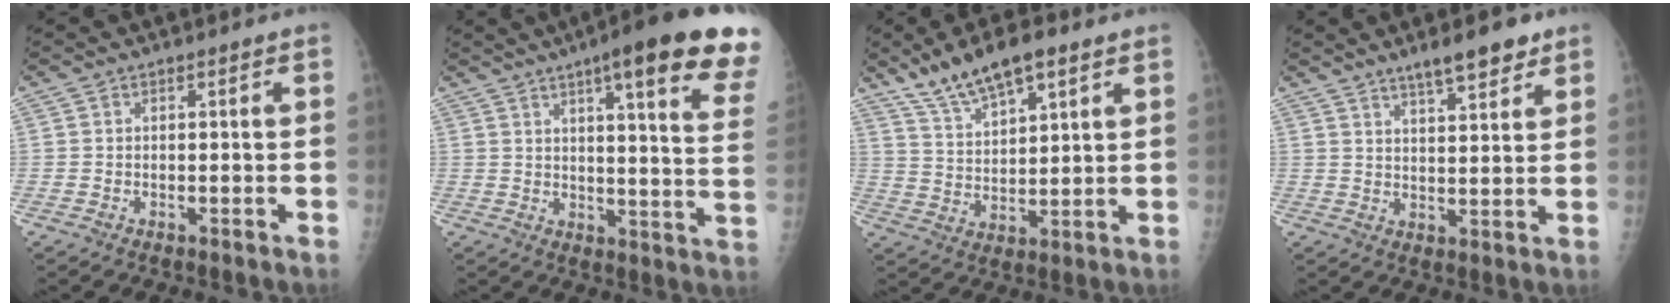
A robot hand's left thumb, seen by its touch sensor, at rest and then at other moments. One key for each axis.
{"total": 23.8, "fx": 14.7, "fy": 3.7, "fz": 18.3, "tx": -0.213, "ty": -0.042, "tz": 0.176}
{"total": 11.4, "fx": 7.9, "fy": 3.8, "fz": 7.3, "tx": -0.117, "ty": -0.027, "tz": 0.148}
{"total": 7.9, "fx": 5.8, "fy": 1.9, "fz": 5.0, "tx": -0.064, "ty": -0.030, "tz": 0.091}